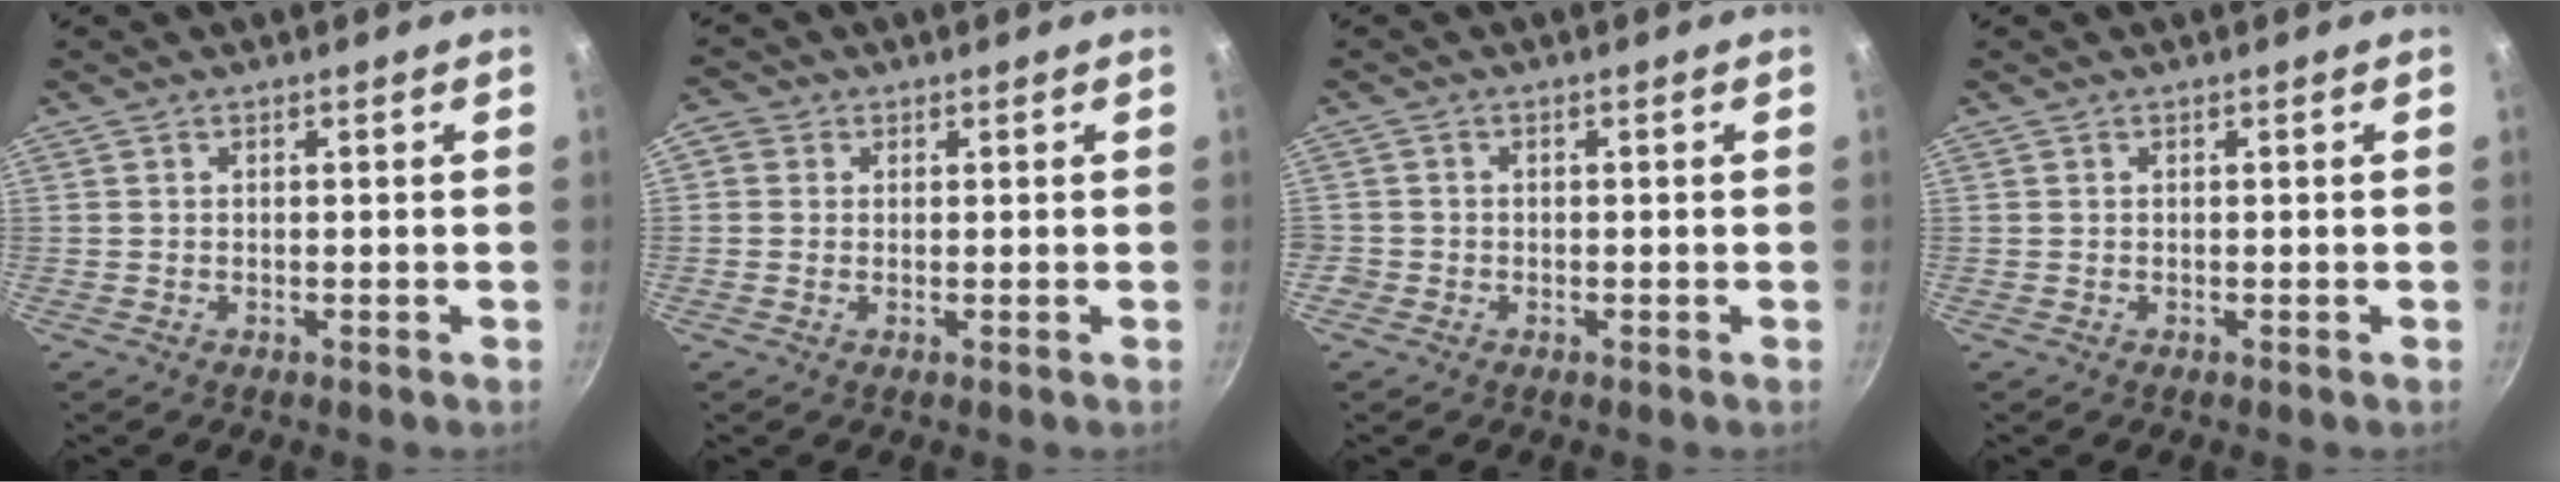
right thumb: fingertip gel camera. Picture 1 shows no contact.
{"total": 2.5, "force": [0.4, 2.3, 0.8], "torque": [-0.004, 0.002, -0.003]}
{"total": 1.1, "force": [-0.6, 0.9, 0.1], "torque": [-0.004, 0.002, -0.014]}
{"total": 0.0}